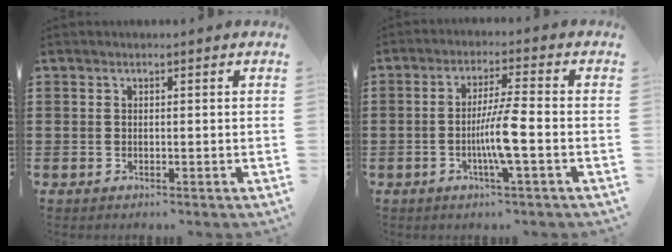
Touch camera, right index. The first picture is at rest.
{"total": 6.4, "force": [-1.8, -0.2, 6.1], "torque": [-0.117, -0.011, -0.040]}